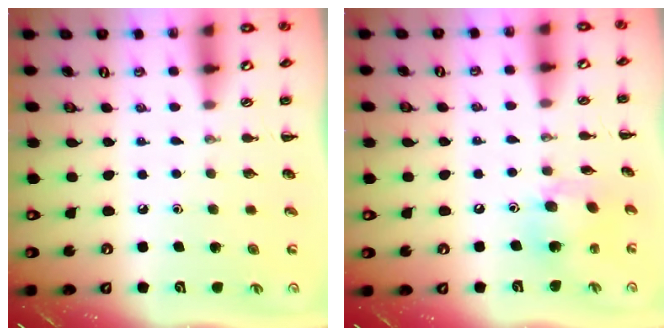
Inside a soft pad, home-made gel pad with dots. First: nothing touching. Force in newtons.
{"total": 8.2, "press": 8.0, "slide": 1.4}